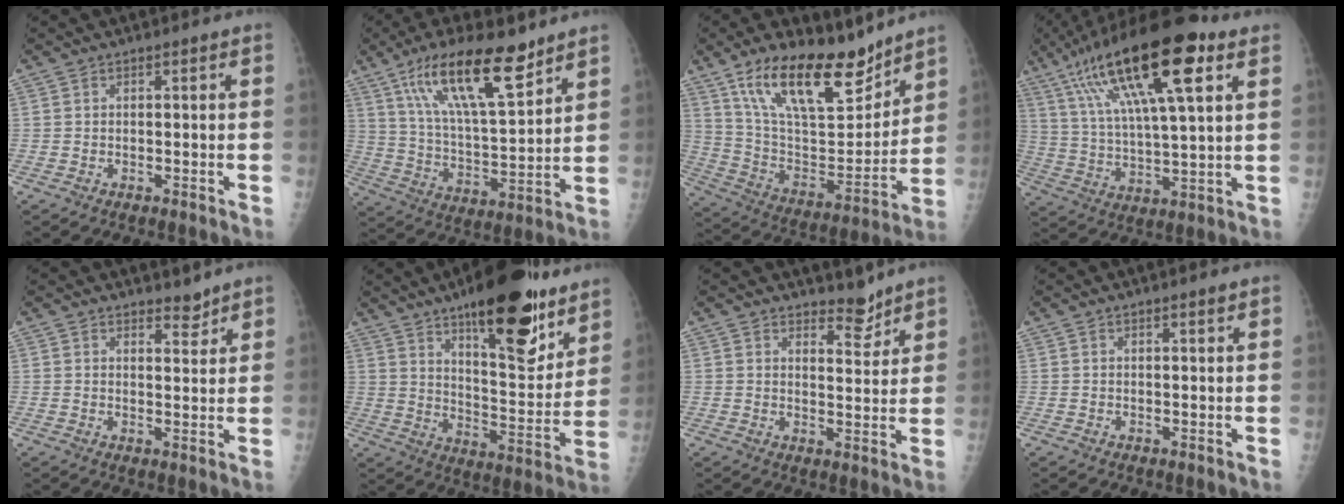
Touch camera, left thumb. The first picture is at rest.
{"total": 18.1, "force": [11.5, 5.1, 13.1], "torque": [-0.207, -0.052, 0.211]}
{"total": 22.4, "force": [15.5, 8.8, 13.6], "torque": [-0.194, -0.070, 0.276]}
{"total": 23.6, "force": [11.4, 6.5, 19.6], "torque": [-0.344, -0.008, 0.195]}
{"total": 3.1, "force": [2.7, 1.1, 0.8], "torque": [0.002, -0.023, 0.041]}
{"total": 22.9, "force": [14.6, 7.8, 15.9], "torque": [-0.187, -0.076, 0.222]}
{"total": 4.5, "force": [4.0, 1.6, 1.2], "torque": [0.002, -0.037, 0.064]}
{"total": 1.1, "force": [0.8, 0.1, 0.7], "torque": [-0.008, -0.005, 0.014]}